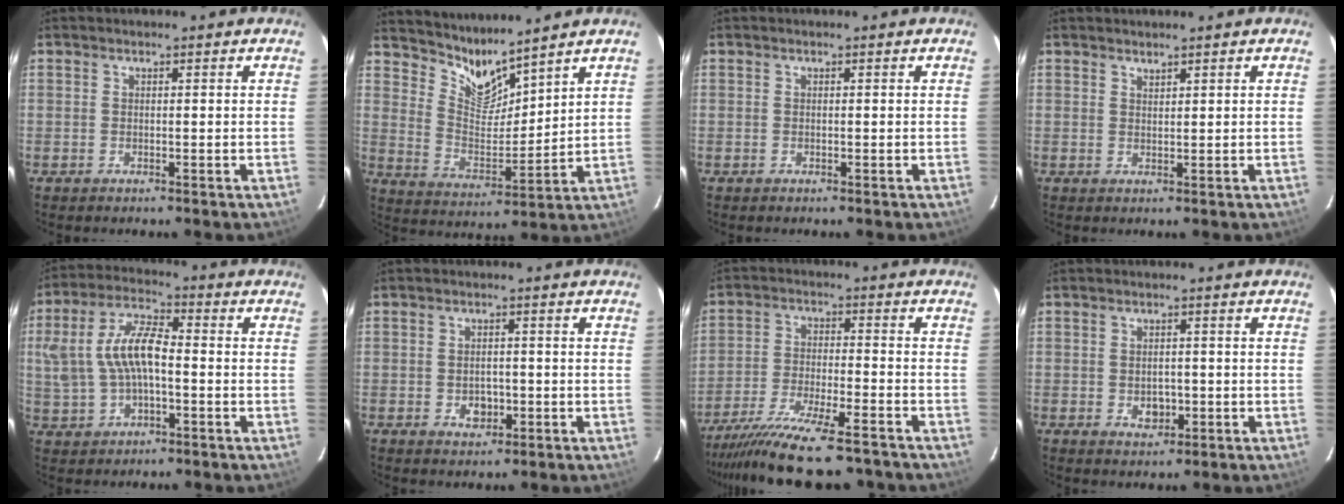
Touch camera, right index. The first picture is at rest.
{"total": 8.0, "force": [7.6, 1.0, 2.4], "torque": [-0.046, -0.023, 0.152]}
{"total": 0.0}
{"total": 1.0, "force": [1.0, 0.2, 0.2], "torque": [-0.003, 0.000, 0.019]}
{"total": 11.5, "force": [-0.6, 5.7, 10.0], "torque": [-0.211, 0.017, -0.004]}
{"total": 3.6, "force": [-0.9, 2.8, 2.1], "torque": [-0.038, 0.002, -0.009]}
{"total": 17.4, "force": [-14.8, 2.9, 8.6], "torque": [-0.180, -0.039, -0.241]}
{"total": 3.6, "force": [-0.8, 2.8, 2.2], "torque": [-0.038, 0.000, -0.007]}